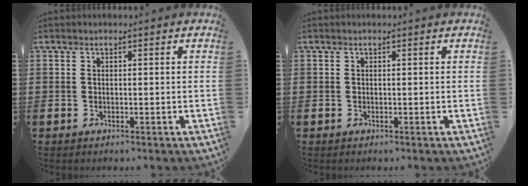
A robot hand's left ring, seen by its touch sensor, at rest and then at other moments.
{"total": 0.0}